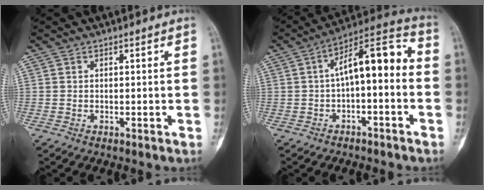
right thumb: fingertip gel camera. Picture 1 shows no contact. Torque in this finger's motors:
{"motor_torque": [0.14, 0.13, 0.46, -0.43, 0.17]}